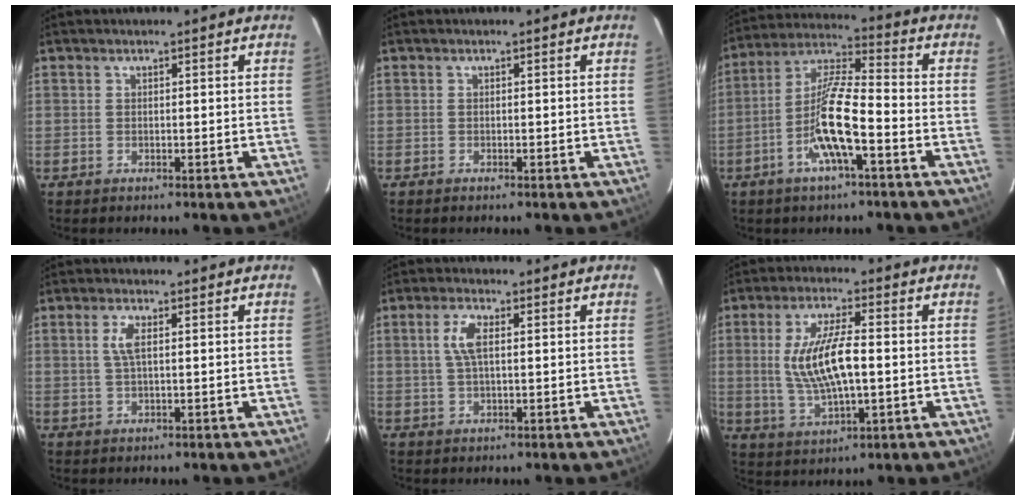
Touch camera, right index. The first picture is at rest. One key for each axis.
{"total": 0.0}
{"total": 12.4, "fx": -5.1, "fy": 2.2, "fz": 11.1, "tx": -0.225, "ty": 0.001, "tz": -0.101}
{"total": 3.0, "fx": 0.6, "fy": 0.9, "fz": 2.8, "tx": -0.060, "ty": 0.003, "tz": 0.014}
{"total": 4.5, "fx": 0.9, "fy": 1.7, "fz": 4.0, "tx": -0.083, "ty": 0.007, "tz": 0.019}
{"total": 11.6, "fx": 0.0, "fy": 3.8, "fz": 10.9, "tx": -0.216, "ty": -0.002, "tz": 0.008}